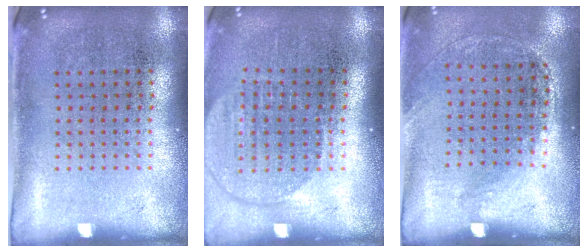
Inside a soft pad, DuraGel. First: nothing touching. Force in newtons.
{"total": 1.8, "press": 1.5, "slide": 0.9}
{"total": 1.3, "press": 0.9, "slide": 0.9}